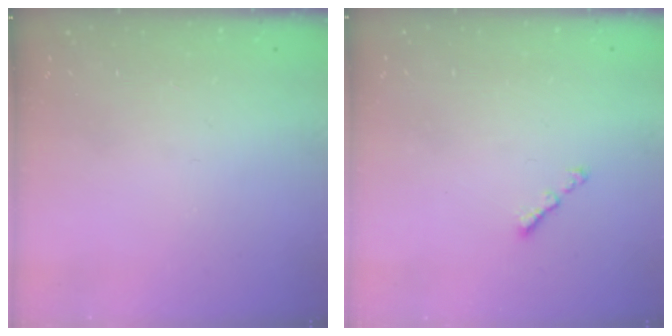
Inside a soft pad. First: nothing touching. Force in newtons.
{"total": 1.1, "press": 1.0, "slide": 0.4}